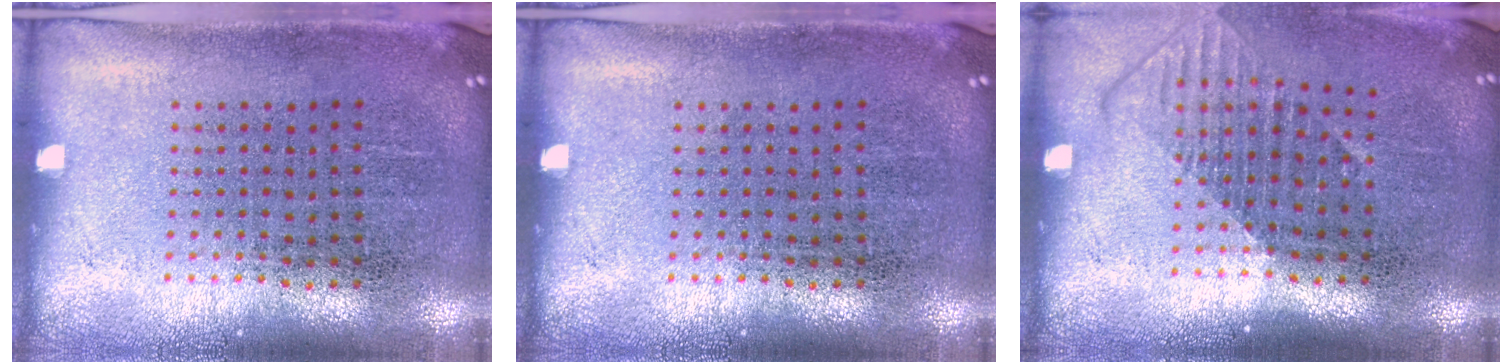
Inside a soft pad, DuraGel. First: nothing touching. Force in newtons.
{"total": 0.0}
{"total": 1.4, "press": 1.1, "slide": 0.9}